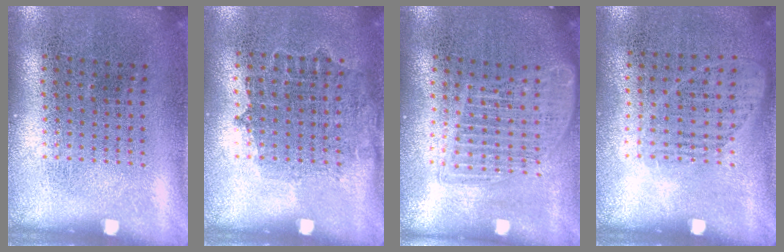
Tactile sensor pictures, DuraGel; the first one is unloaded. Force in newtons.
{"total": 0.8, "press": 0.7, "slide": 0.4}
{"total": 1.7, "press": 1.5, "slide": 0.8}
{"total": 0.9, "press": 0.8, "slide": 0.5}